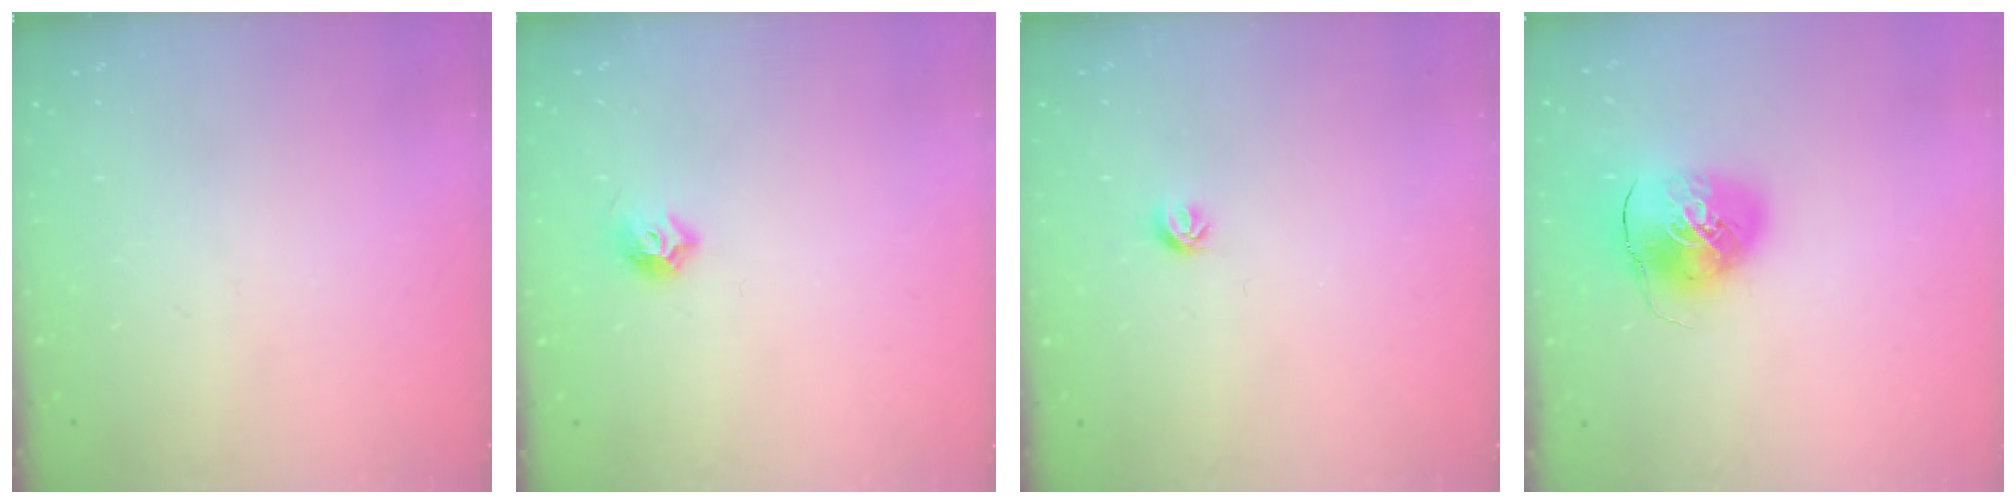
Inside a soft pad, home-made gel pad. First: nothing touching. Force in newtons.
{"total": 6.8, "press": 6.7, "slide": 0.8}
{"total": 4.9, "press": 4.8, "slide": 0.9}
{"total": 10.4, "press": 10.2, "slide": 1.8}